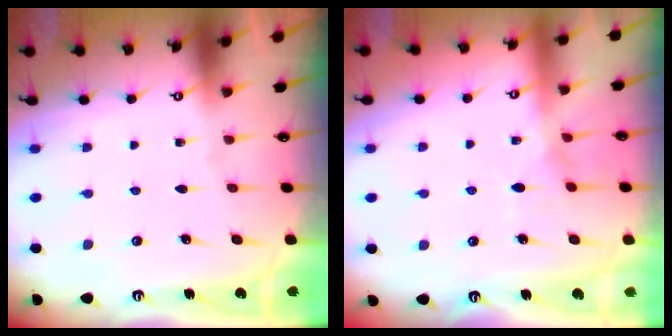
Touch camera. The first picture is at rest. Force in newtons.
{"total": 7.5, "press": 7.5, "slide": 0.8}